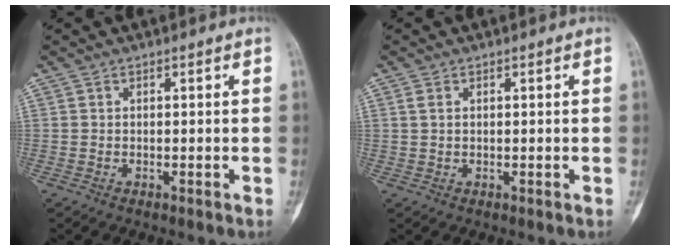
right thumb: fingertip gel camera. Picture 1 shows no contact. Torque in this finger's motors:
{"motor_torque": [0.33, 0.22, 0.35, 0.01, 0.07]}